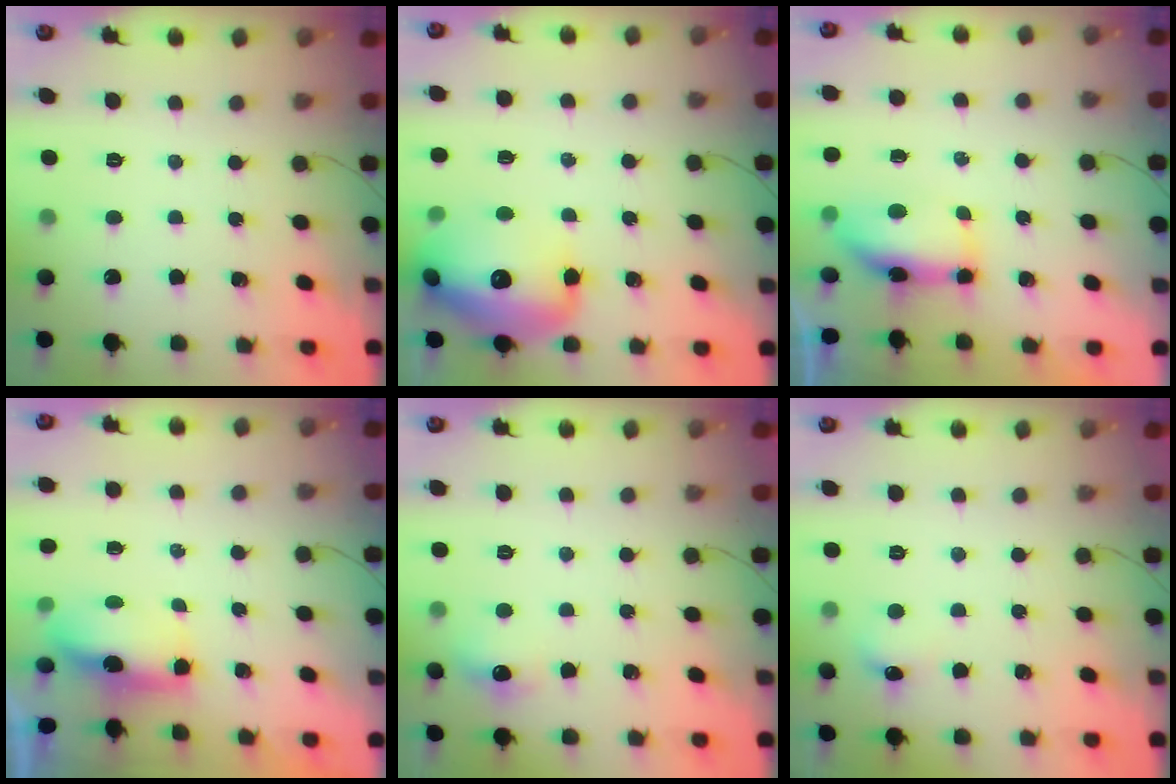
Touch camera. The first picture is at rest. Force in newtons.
{"total": 19.7, "press": 19.6, "slide": 2.8}
{"total": 6.9, "press": 6.9, "slide": 0.9}
{"total": 5.4, "press": 5.4, "slide": 0.1}
{"total": 7.1, "press": 7.0, "slide": 1.6}
{"total": 5.2, "press": 5.0, "slide": 1.4}